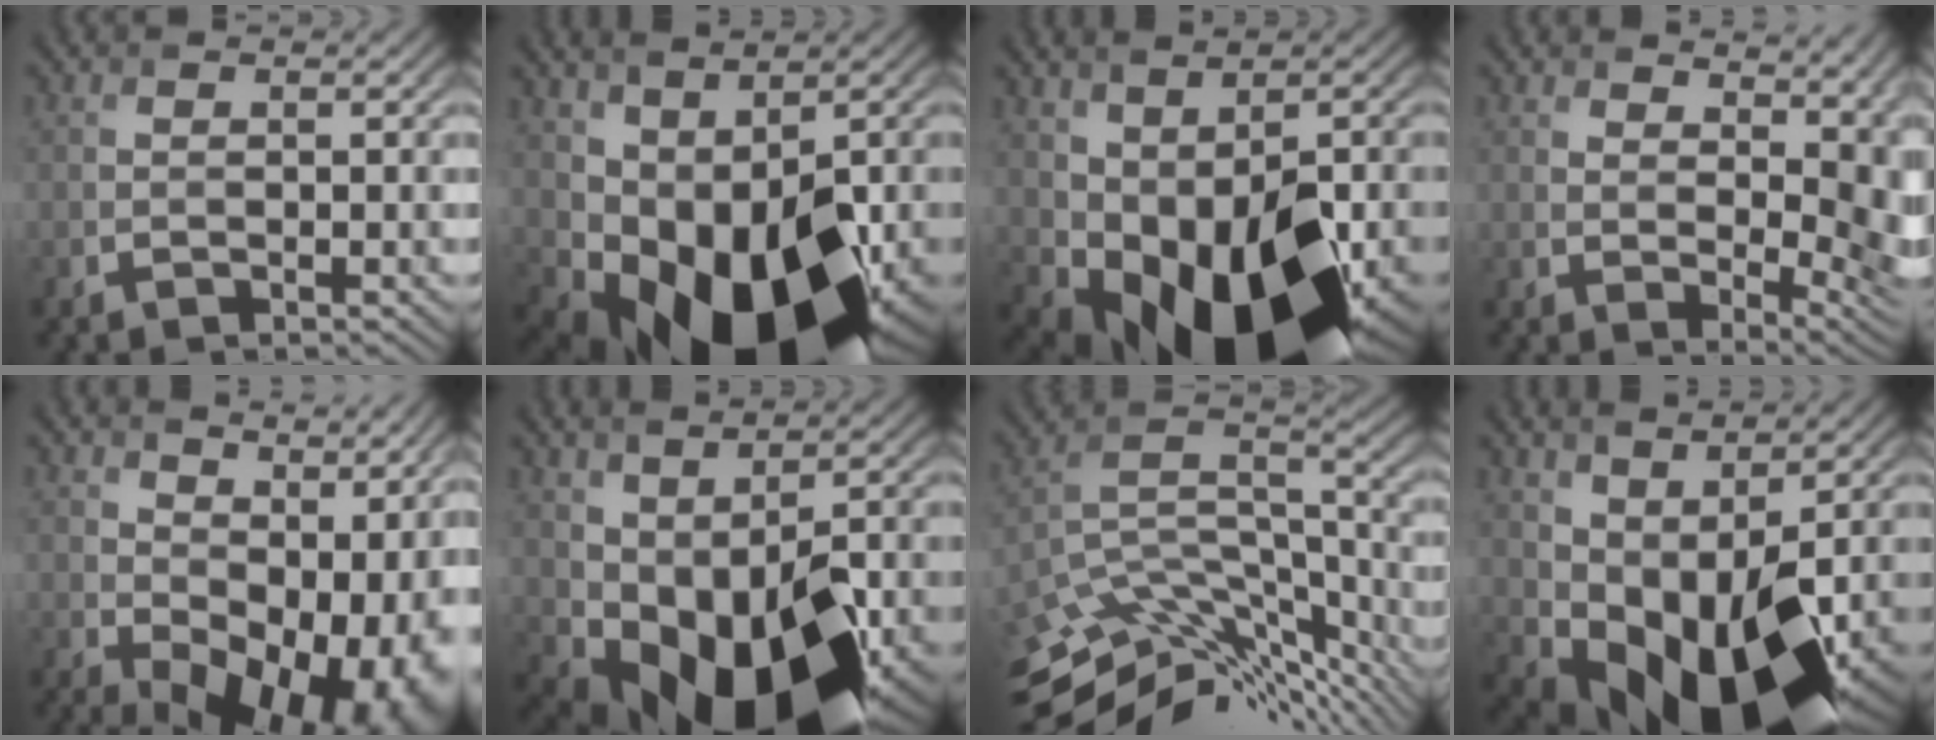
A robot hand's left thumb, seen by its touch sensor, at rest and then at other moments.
{"total": 14.6, "force": [-1.8, 8.6, 11.6], "torque": [-0.203, -0.036, -0.003]}
{"total": 15.6, "force": [-3.8, 8.2, 12.7], "torque": [-0.216, -0.040, -0.040]}
{"total": 11.3, "force": [5.8, 4.7, 8.5], "torque": [-0.112, 0.009, 0.084]}
{"total": 14.8, "force": [1.2, 9.4, 11.3], "torque": [-0.127, -0.019, 0.061]}
{"total": 14.5, "force": [-3.4, 7.8, 11.7], "torque": [-0.200, -0.035, -0.037]}
{"total": 13.1, "force": [-10.3, 5.0, 6.4], "torque": [-0.143, 0.008, -0.159]}
{"total": 13.0, "force": [-0.4, 7.4, 10.7], "torque": [-0.192, -0.022, 0.015]}